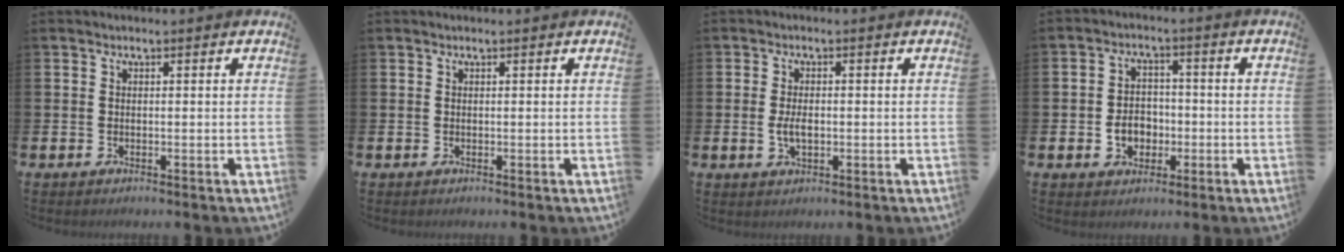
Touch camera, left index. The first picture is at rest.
{"total": 0.0}
{"total": 2.8, "force": [-0.2, 1.4, 2.3], "torque": [-0.036, 0.000, -0.007]}
{"total": 4.4, "force": [-1.2, 3.6, 2.3], "torque": [-0.040, 0.003, -0.028]}